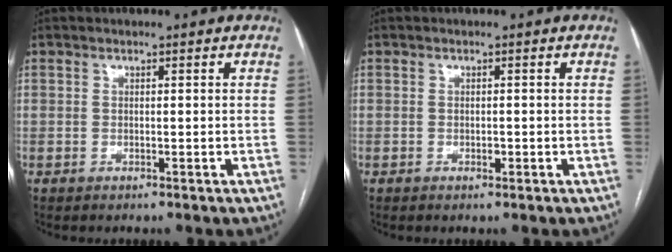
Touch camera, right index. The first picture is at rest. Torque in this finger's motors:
{"motor_torque": [0.38, 0.18, 0.14, 0.02]}